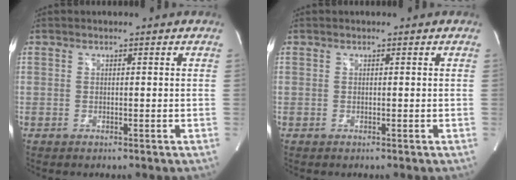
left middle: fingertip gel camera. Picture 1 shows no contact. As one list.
[{"total": 0.0}]